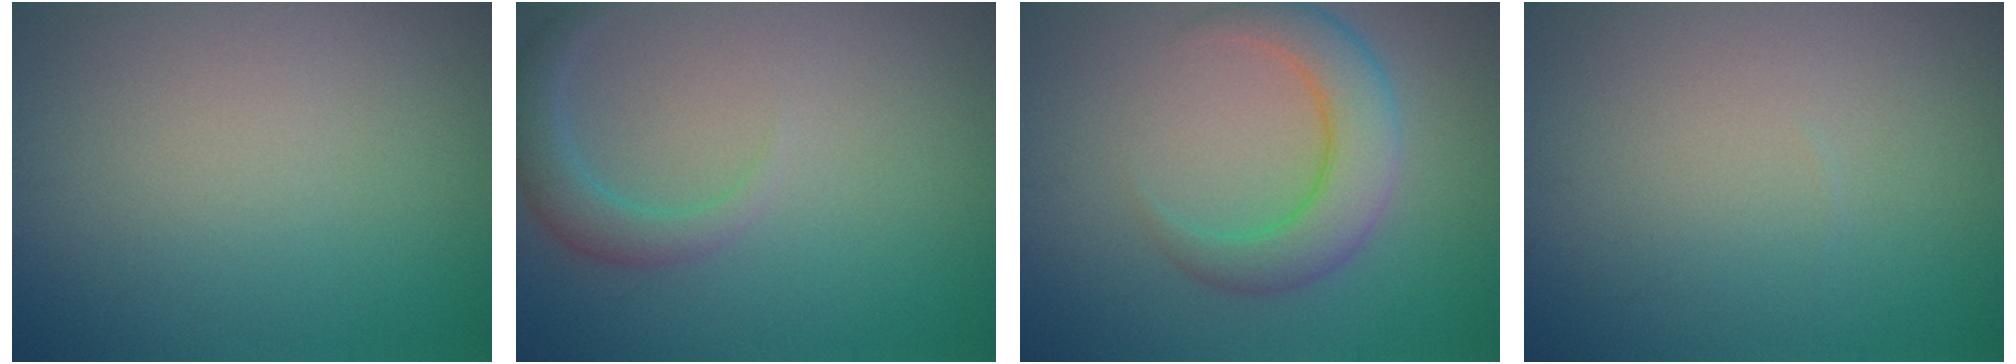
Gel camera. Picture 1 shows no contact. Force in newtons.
{"total": 2.4, "press": 2.4, "slide": 0.2}
{"total": 5.0, "press": 5.0, "slide": 0.2}
{"total": 0.0}